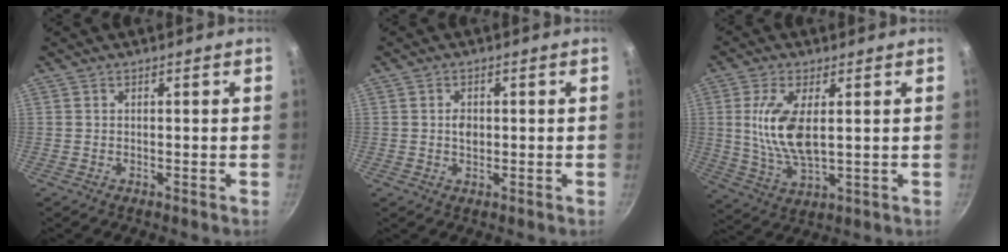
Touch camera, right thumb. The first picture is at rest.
{"total": 2.4, "force": [0.1, 1.7, 1.7], "torque": [-0.022, 0.001, 0.002]}
{"total": 11.0, "force": [1.6, 4.7, 9.8], "torque": [-0.206, -0.016, 0.039]}